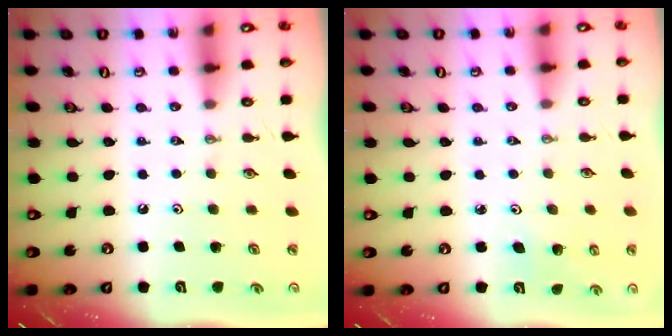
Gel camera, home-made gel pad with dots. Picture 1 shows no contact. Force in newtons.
{"total": 3.0, "press": 2.9, "slide": 0.9}